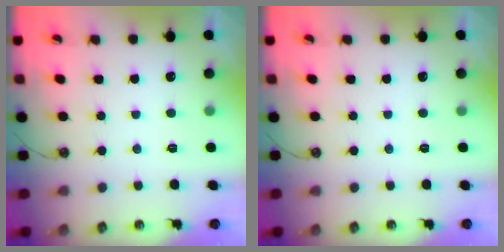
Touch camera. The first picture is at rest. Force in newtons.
{"total": 0.0}